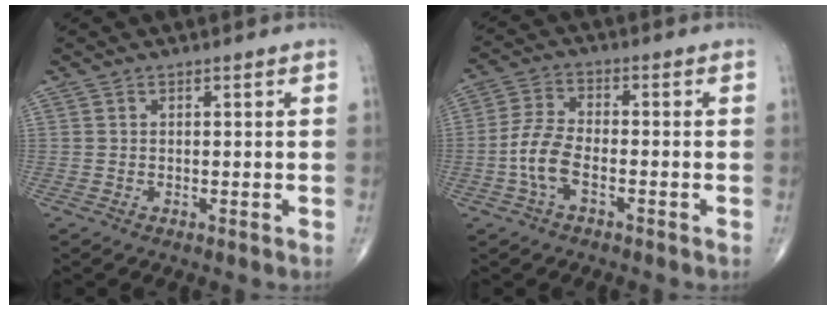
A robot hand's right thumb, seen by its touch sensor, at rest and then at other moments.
{"total": 6.8, "force": [-2.3, 3.2, 5.5], "torque": [-0.124, 0.022, -0.049]}